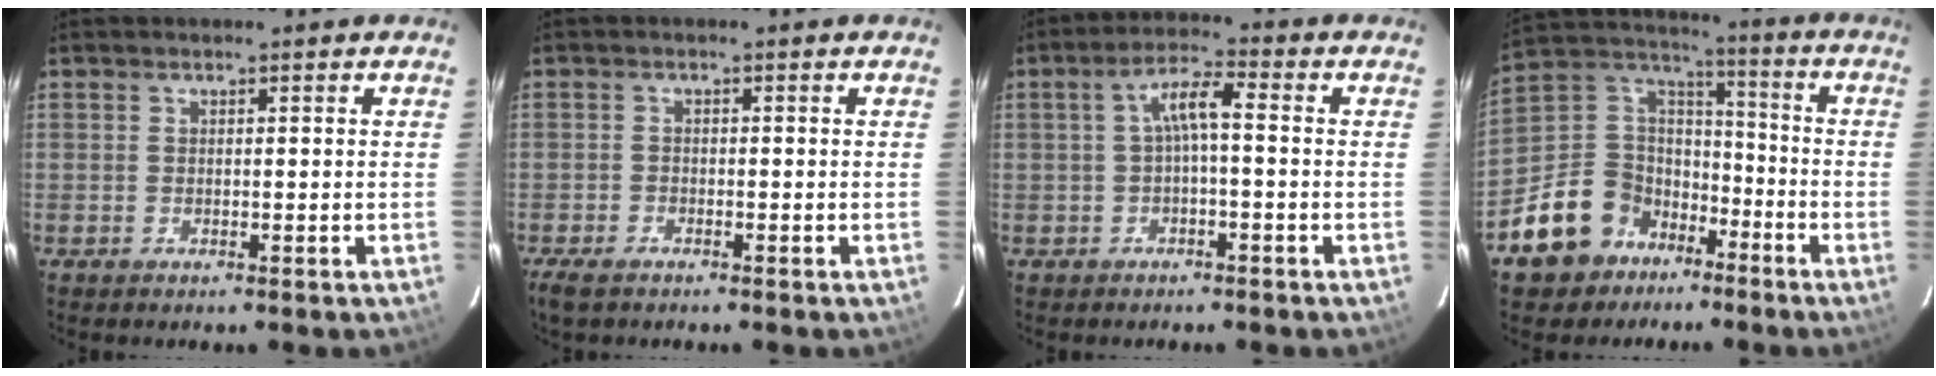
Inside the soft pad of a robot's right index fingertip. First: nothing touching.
{"total": 3.7, "force": [-2.8, 1.4, 1.9], "torque": [-0.052, -0.012, -0.057]}
{"total": 4.7, "force": [-0.5, 1.0, 4.6], "torque": [-0.092, 0.015, -0.008]}
{"total": 13.7, "force": [-8.5, 10.3, 3.2], "torque": [-0.089, 0.059, -0.136]}